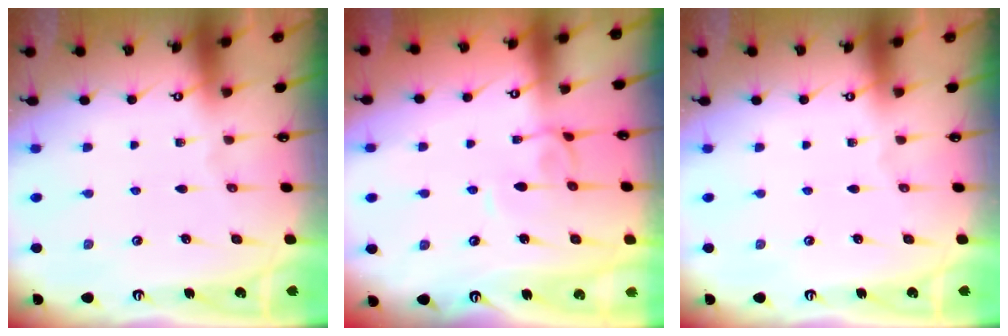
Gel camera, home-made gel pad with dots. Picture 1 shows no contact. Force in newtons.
{"total": 1.9, "press": 1.9, "slide": 0.2}
{"total": 0.0}